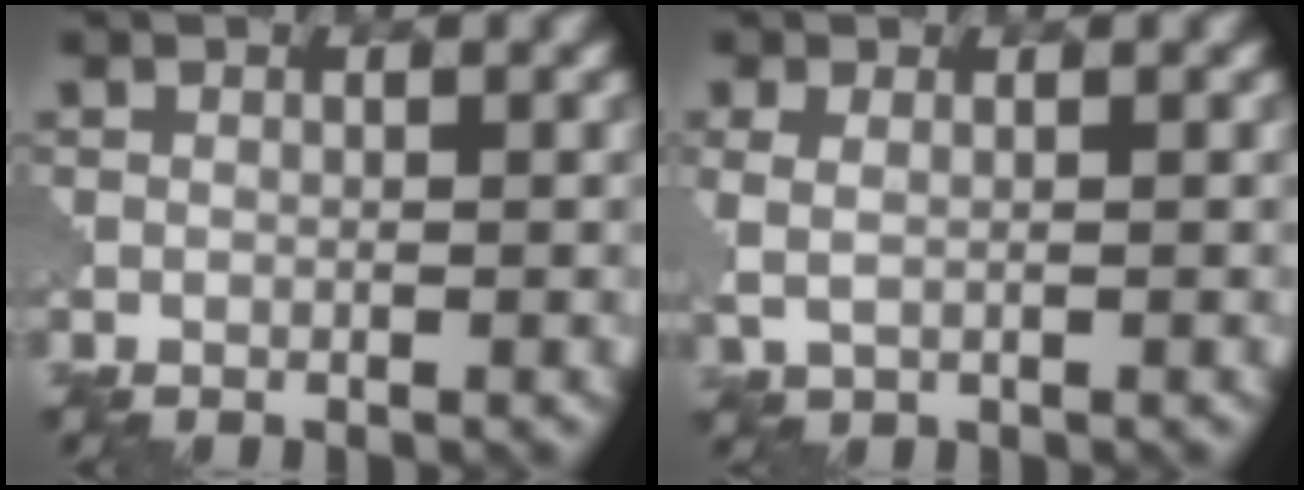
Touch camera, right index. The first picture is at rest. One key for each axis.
{"total": 2.0, "fx": 0.3, "fy": 1.1, "fz": 1.6, "tx": -0.040, "ty": -0.002, "tz": 0.008}